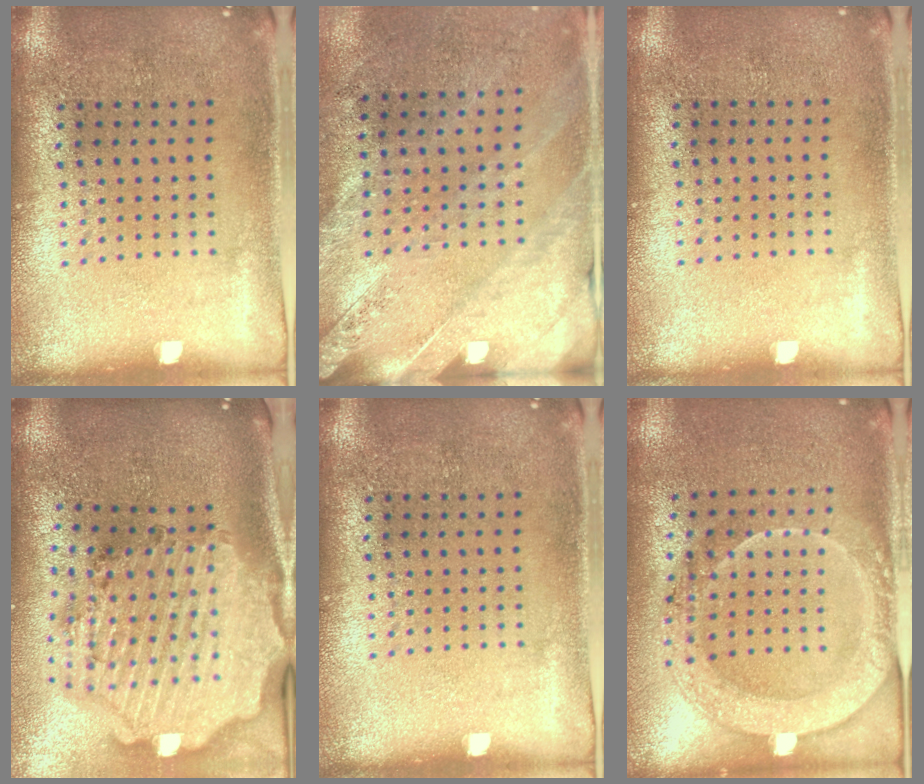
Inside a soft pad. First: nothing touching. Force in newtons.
{"total": 2.5, "press": 2.2, "slide": 1.2}
{"total": 0.0}
{"total": 4.0, "press": 3.3, "slide": 2.3}
{"total": 0.0}
{"total": 2.0, "press": 1.9, "slide": 0.6}